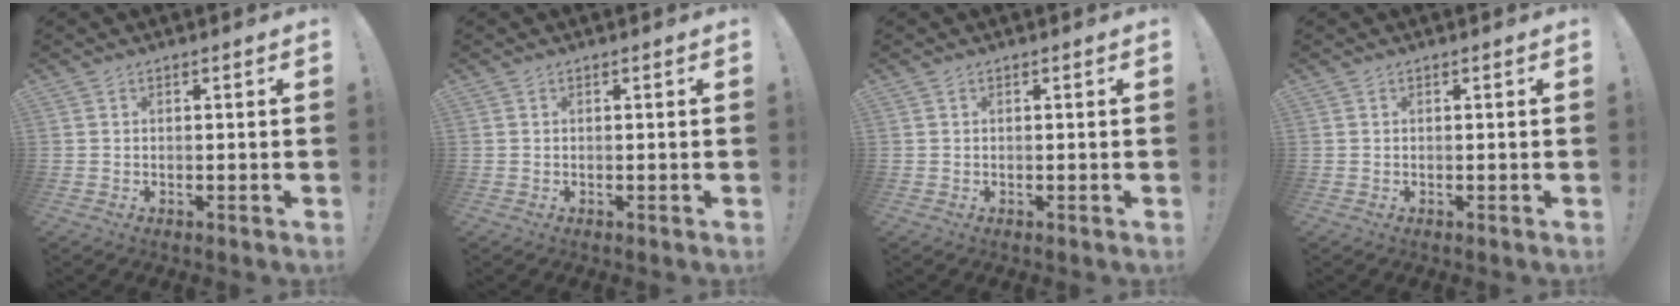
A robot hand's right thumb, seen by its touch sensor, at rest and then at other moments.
{"total": 0.0}
{"total": 0.0}
{"total": 0.0}